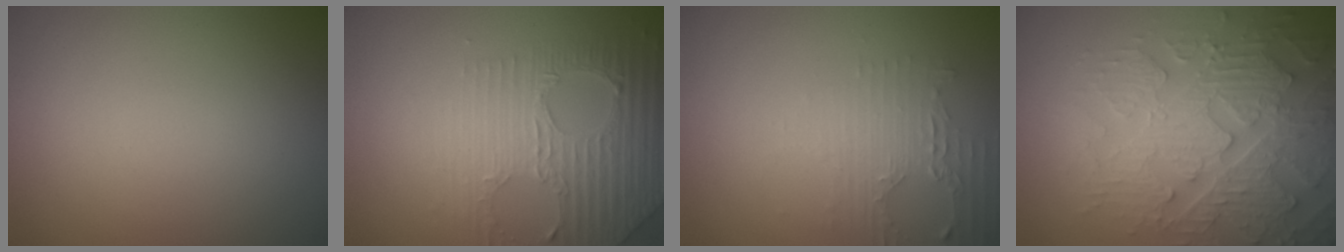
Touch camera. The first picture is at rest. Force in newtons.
{"total": 4.0, "press": 3.8, "slide": 1.2}
{"total": 2.2, "press": 2.1, "slide": 0.6}
{"total": 7.0, "press": 5.9, "slide": 3.8}